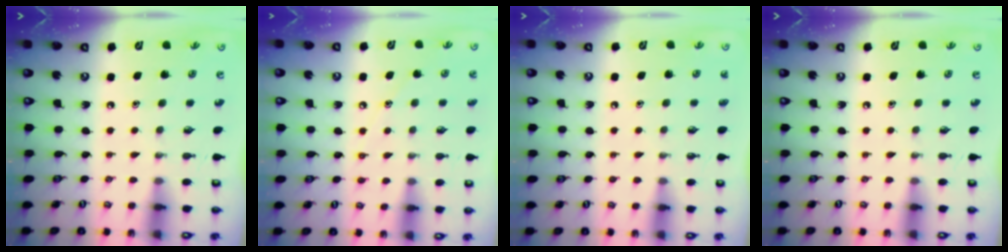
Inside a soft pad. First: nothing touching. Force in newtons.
{"total": 5.9, "press": 5.9, "slide": 0.5}
{"total": 1.1, "press": 1.1, "slide": 0.3}
{"total": 0.0}